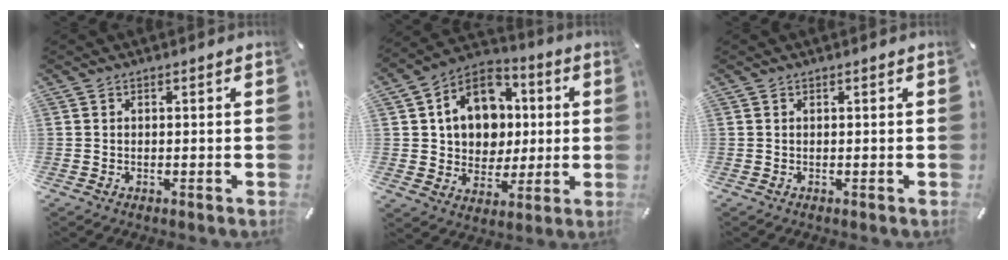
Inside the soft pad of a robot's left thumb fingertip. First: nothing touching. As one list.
[{"total": 14.1, "force": [2.0, 12.4, 6.3], "torque": [-0.109, 0.002, 0.046]}, {"total": 0.0}]